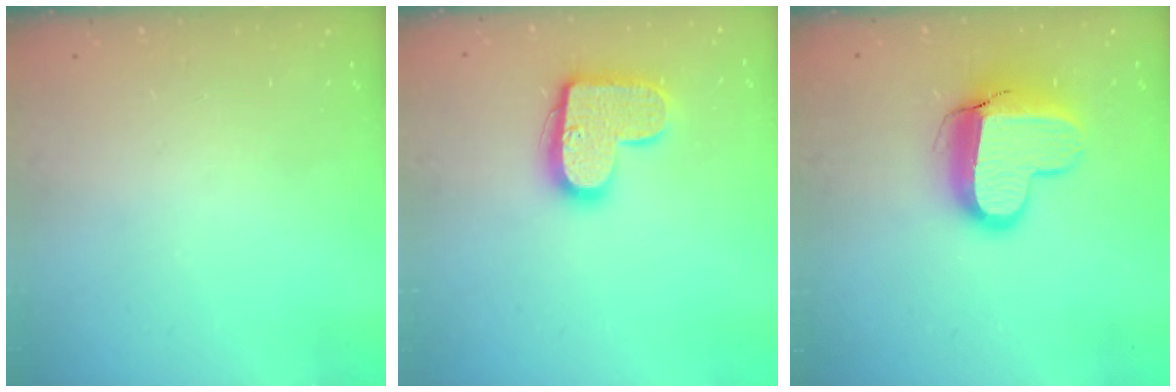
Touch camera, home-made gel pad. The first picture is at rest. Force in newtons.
{"total": 14.4, "press": 14.4, "slide": 0.7}
{"total": 13.3, "press": 13.3, "slide": 0.9}